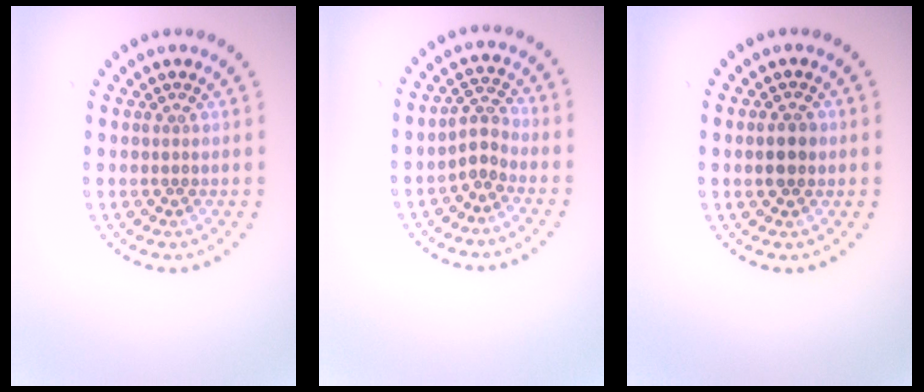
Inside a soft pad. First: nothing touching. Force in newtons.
{"total": 2.1, "press": 1.6, "slide": 1.4}
{"total": 1.8, "press": 1.8, "slide": 0.1}